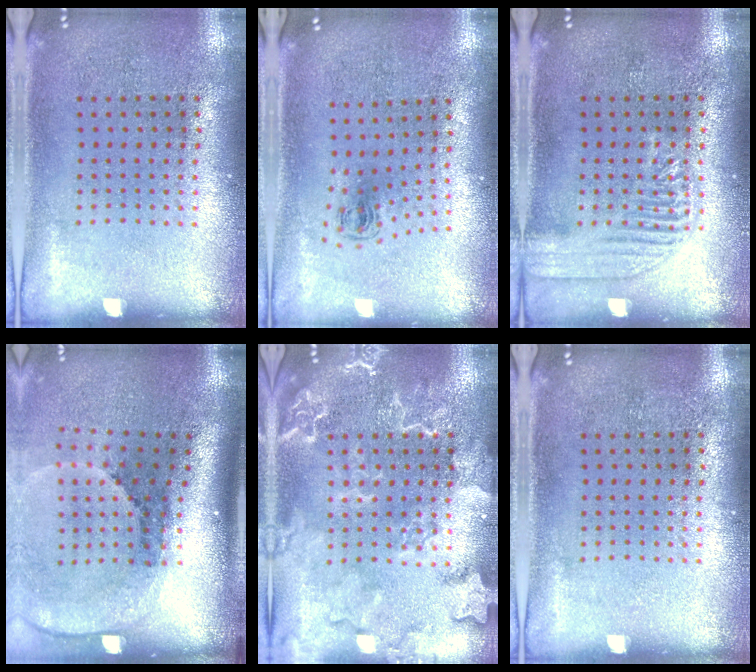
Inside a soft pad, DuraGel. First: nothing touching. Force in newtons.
{"total": 0.6, "press": 0.3, "slide": 0.5}
{"total": 2.3, "press": 2.3, "slide": 0.4}
{"total": 2.6, "press": 1.8, "slide": 1.9}
{"total": 2.5, "press": 2.5, "slide": 0.4}
{"total": 0.0}